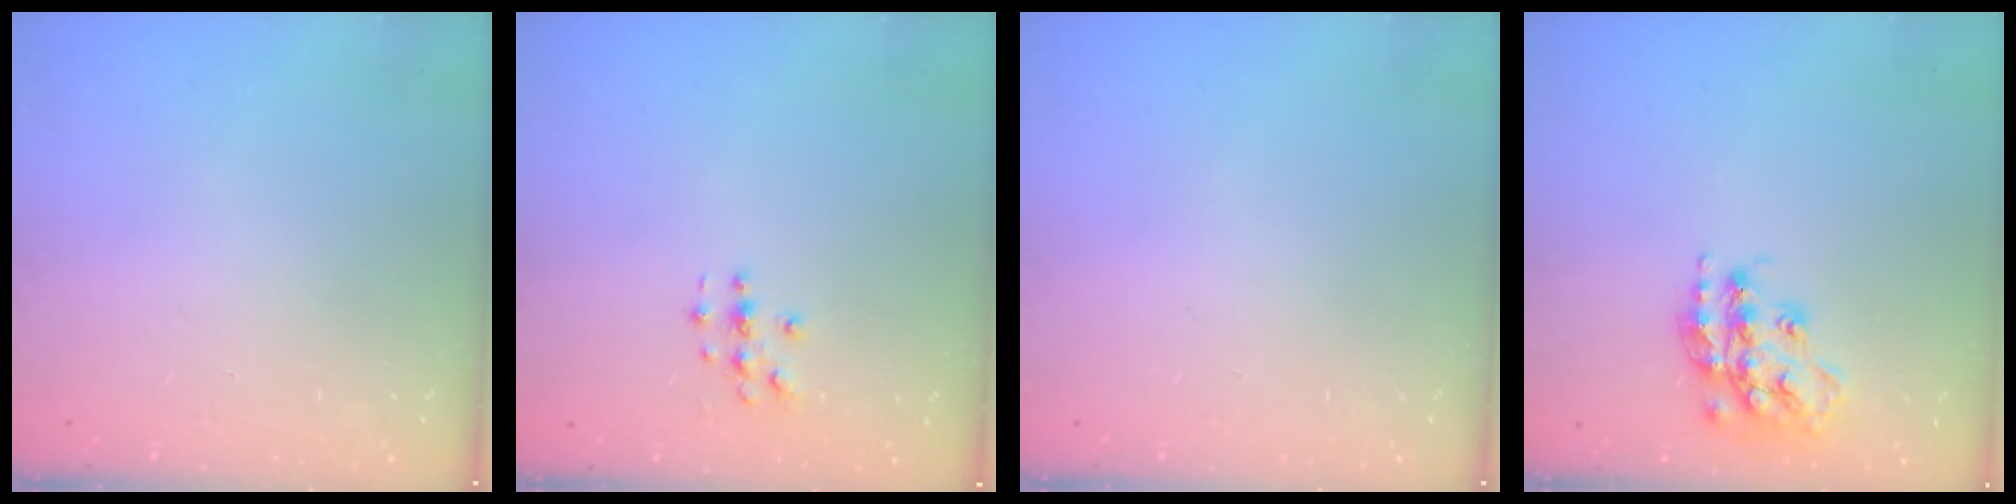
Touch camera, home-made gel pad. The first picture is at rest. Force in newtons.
{"total": 2.8, "press": 2.8, "slide": 0.3}
{"total": 0.0}
{"total": 16.3, "press": 16.3, "slide": 0.8}